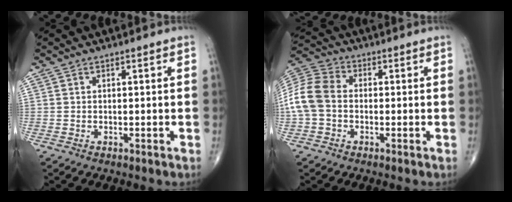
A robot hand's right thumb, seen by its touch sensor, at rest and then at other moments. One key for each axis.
{"total": 10.0, "fx": -0.8, "fy": 7.5, "fz": 6.6, "tx": -0.139, "ty": 0.028, "tz": -0.028}